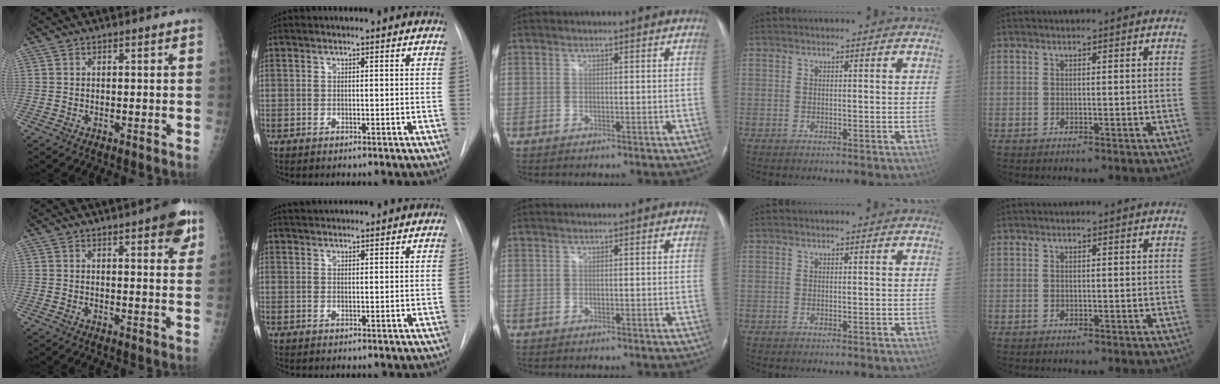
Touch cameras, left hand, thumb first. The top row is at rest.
{"thumb": {"total": 7.6, "force": [4.3, 2.1, 5.9], "torque": [-0.059, -0.015, 0.049]}, "index": {"total": 5.2, "force": [5.0, 0.8, 1.1], "torque": [-0.016, 0.033, 0.067]}}